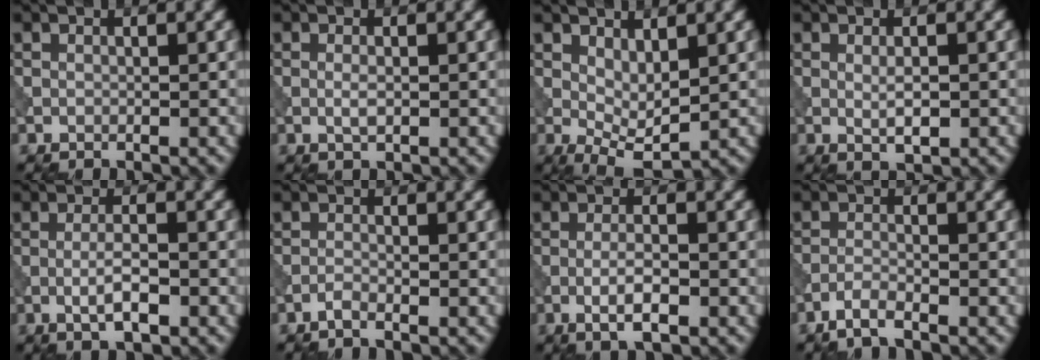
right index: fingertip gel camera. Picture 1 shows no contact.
{"total": 1.1, "force": [-0.1, 0.3, 1.0], "torque": [-0.024, -0.002, -0.003]}
{"total": 3.3, "force": [0.9, 1.4, 2.9], "torque": [-0.052, -0.008, 0.019]}
{"total": 1.6, "force": [0.0, 0.4, 1.6], "torque": [-0.030, -0.004, 0.001]}
{"total": 3.0, "force": [-1.0, 0.7, 2.7], "torque": [-0.051, 0.002, -0.022]}
{"total": 0.9, "force": [-0.7, 0.1, 0.5], "torque": [-0.011, 0.002, -0.018]}
{"total": 2.9, "force": [-1.1, 0.7, 2.6], "torque": [-0.050, 0.002, -0.024]}
{"total": 2.0, "force": [-1.6, 0.3, 1.2], "torque": [-0.024, 0.002, -0.038]}